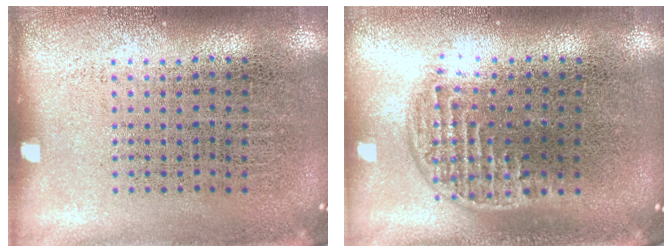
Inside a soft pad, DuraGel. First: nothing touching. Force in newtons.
{"total": 1.2, "press": 1.0, "slide": 0.7}